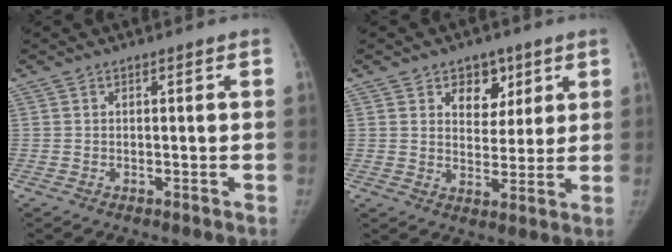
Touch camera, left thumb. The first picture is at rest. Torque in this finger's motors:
{"motor_torque": [0.20, 0.20, 0.09, 0.12, 0.01]}